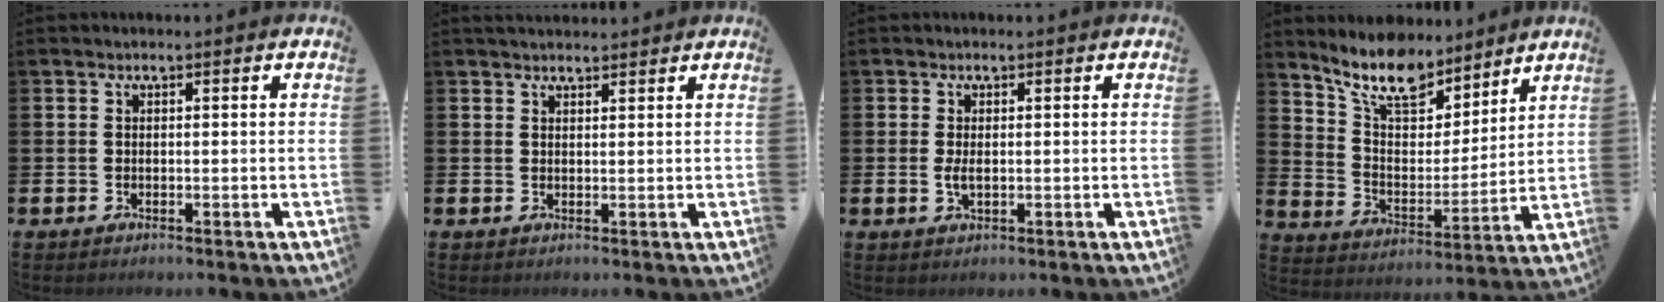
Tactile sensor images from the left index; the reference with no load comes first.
{"total": 2.0, "force": [1.9, 0.5, 0.3], "torque": [0.005, -0.007, 0.033]}
{"total": 1.6, "force": [0.1, 0.6, 1.5], "torque": [-0.023, -0.001, 0.000]}
{"total": 11.1, "force": [9.5, 4.1, 3.9], "torque": [-0.107, -0.057, 0.170]}